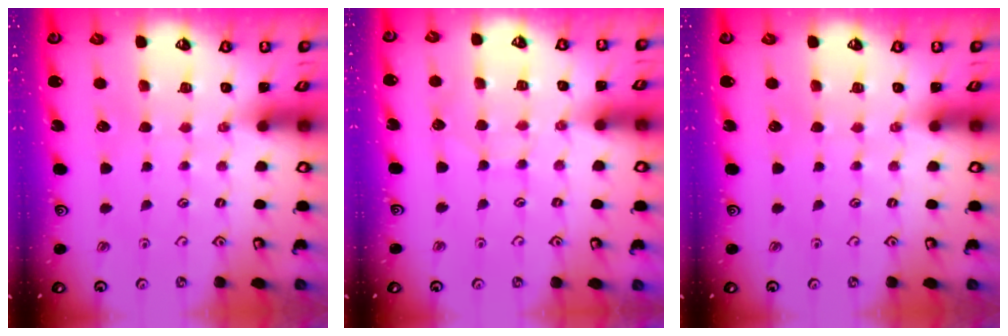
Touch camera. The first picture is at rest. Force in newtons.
{"total": 5.5, "press": 5.5, "slide": 0.5}
{"total": 0.0}